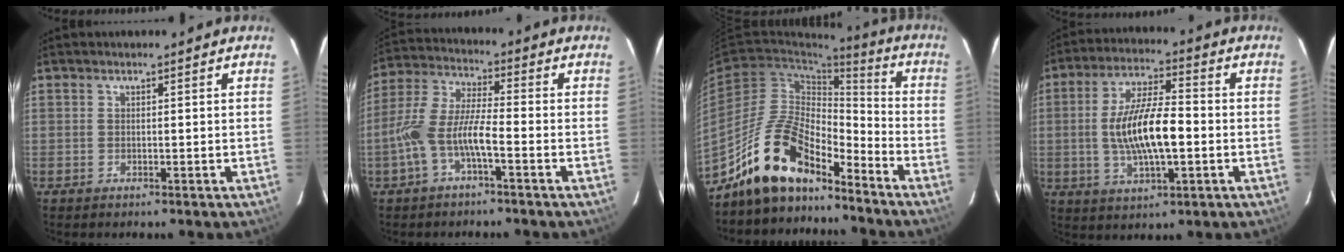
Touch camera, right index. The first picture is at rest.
{"total": 8.7, "force": [-3.6, 2.1, 7.6], "torque": [-0.175, 0.011, -0.069]}
{"total": 15.8, "force": [-12.6, 5.8, 7.5], "torque": [-0.146, 0.022, -0.226]}
{"total": 13.1, "force": [-1.5, 4.2, 12.3], "torque": [-0.238, 0.002, -0.021]}